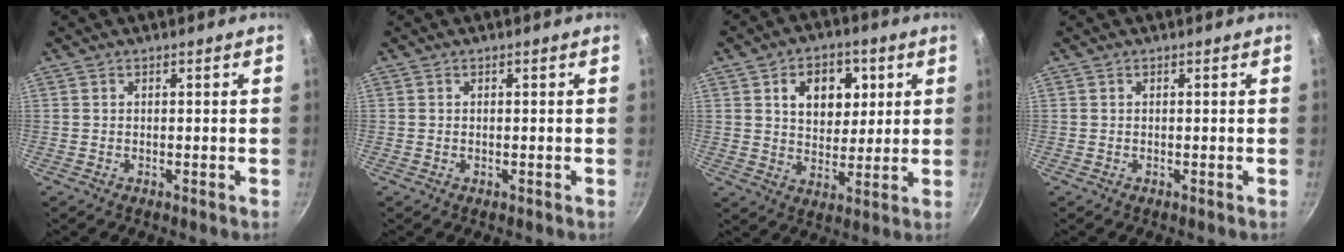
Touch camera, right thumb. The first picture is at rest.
{"total": 0.0}
{"total": 11.0, "force": [3.6, 8.0, 6.7], "torque": [-0.058, -0.012, 0.054]}
{"total": 0.0}